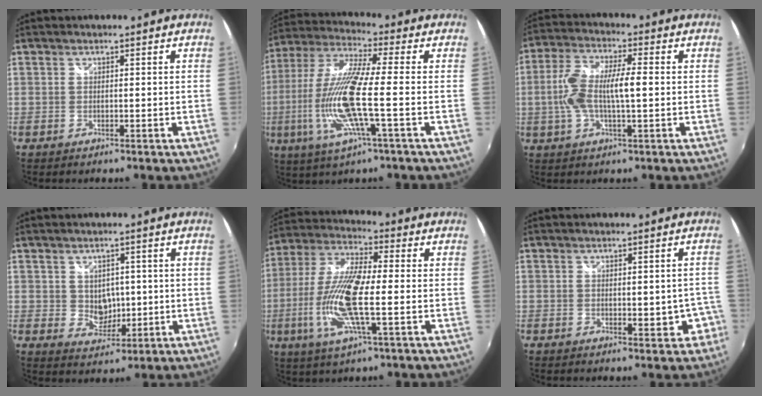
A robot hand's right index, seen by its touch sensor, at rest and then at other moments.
{"total": 16.3, "force": [-3.6, 1.5, 15.8], "torque": [-0.314, -0.012, -0.069]}
{"total": 10.6, "force": [-0.2, 3.0, 10.2], "torque": [-0.207, 0.010, -0.002]}
{"total": 4.4, "force": [0.8, 3.9, 2.0], "torque": [-0.033, 0.005, 0.023]}
{"total": 15.2, "force": [-2.8, 3.2, 14.6], "torque": [-0.301, -0.005, -0.055]}
{"total": 3.3, "force": [-1.2, 1.9, 2.4], "torque": [-0.027, 0.007, -0.006]}